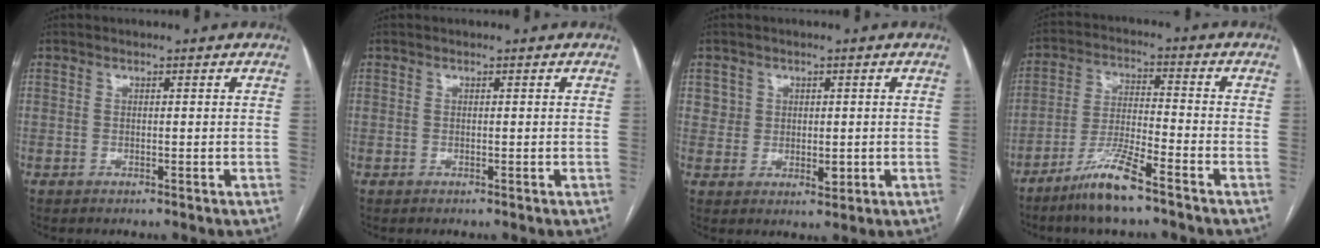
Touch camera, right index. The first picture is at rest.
{"total": 0.0}
{"total": 3.5, "force": [0.7, 3.2, 1.2], "torque": [-0.013, -0.001, 0.014]}
{"total": 8.9, "force": [-6.4, 0.5, 6.2], "torque": [-0.127, -0.018, -0.126]}